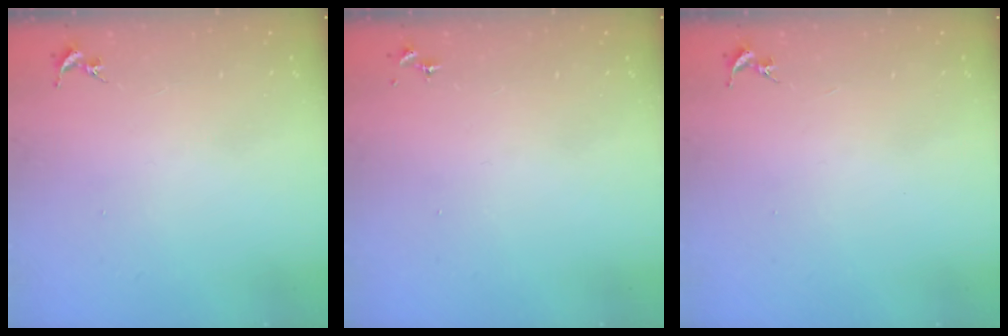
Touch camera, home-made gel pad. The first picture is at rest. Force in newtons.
{"total": 0.0}
{"total": 0.0}